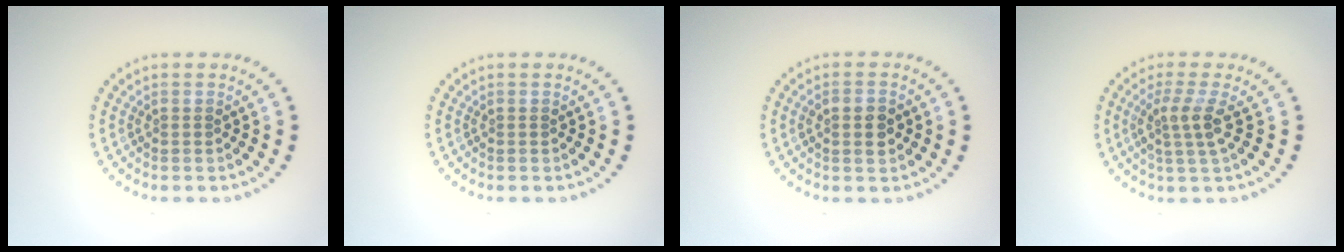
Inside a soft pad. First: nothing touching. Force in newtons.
{"total": 0.0}
{"total": 2.0, "press": 2.0, "slide": 0.2}
{"total": 2.7, "press": 2.0, "slide": 1.8}